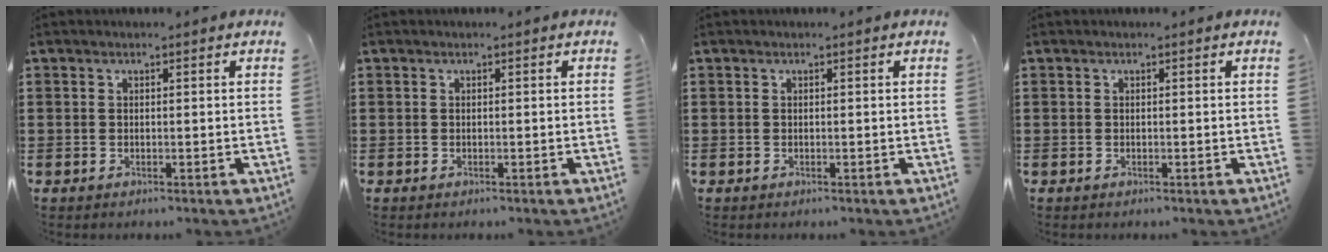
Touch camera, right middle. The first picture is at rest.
{"total": 0.0}
{"total": 0.0}
{"total": 0.0}